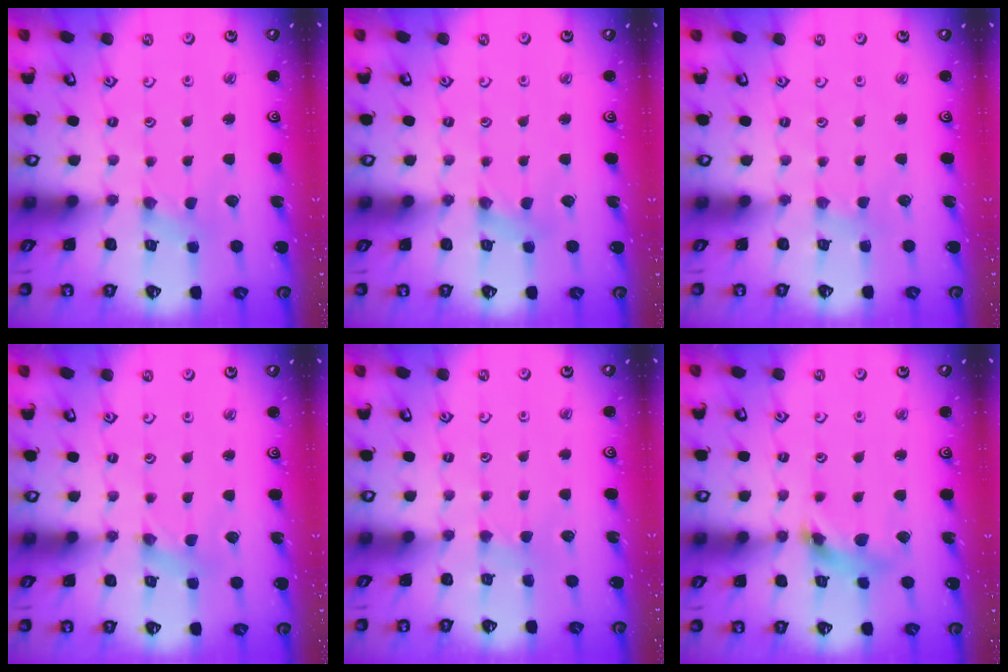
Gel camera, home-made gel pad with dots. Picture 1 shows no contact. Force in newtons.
{"total": 2.5, "press": 2.4, "slide": 0.4}
{"total": 1.3, "press": 1.2, "slide": 0.3}
{"total": 0.0}
{"total": 2.0, "press": 2.0, "slide": 0.3}
{"total": 9.2, "press": 9.2, "slide": 1.0}